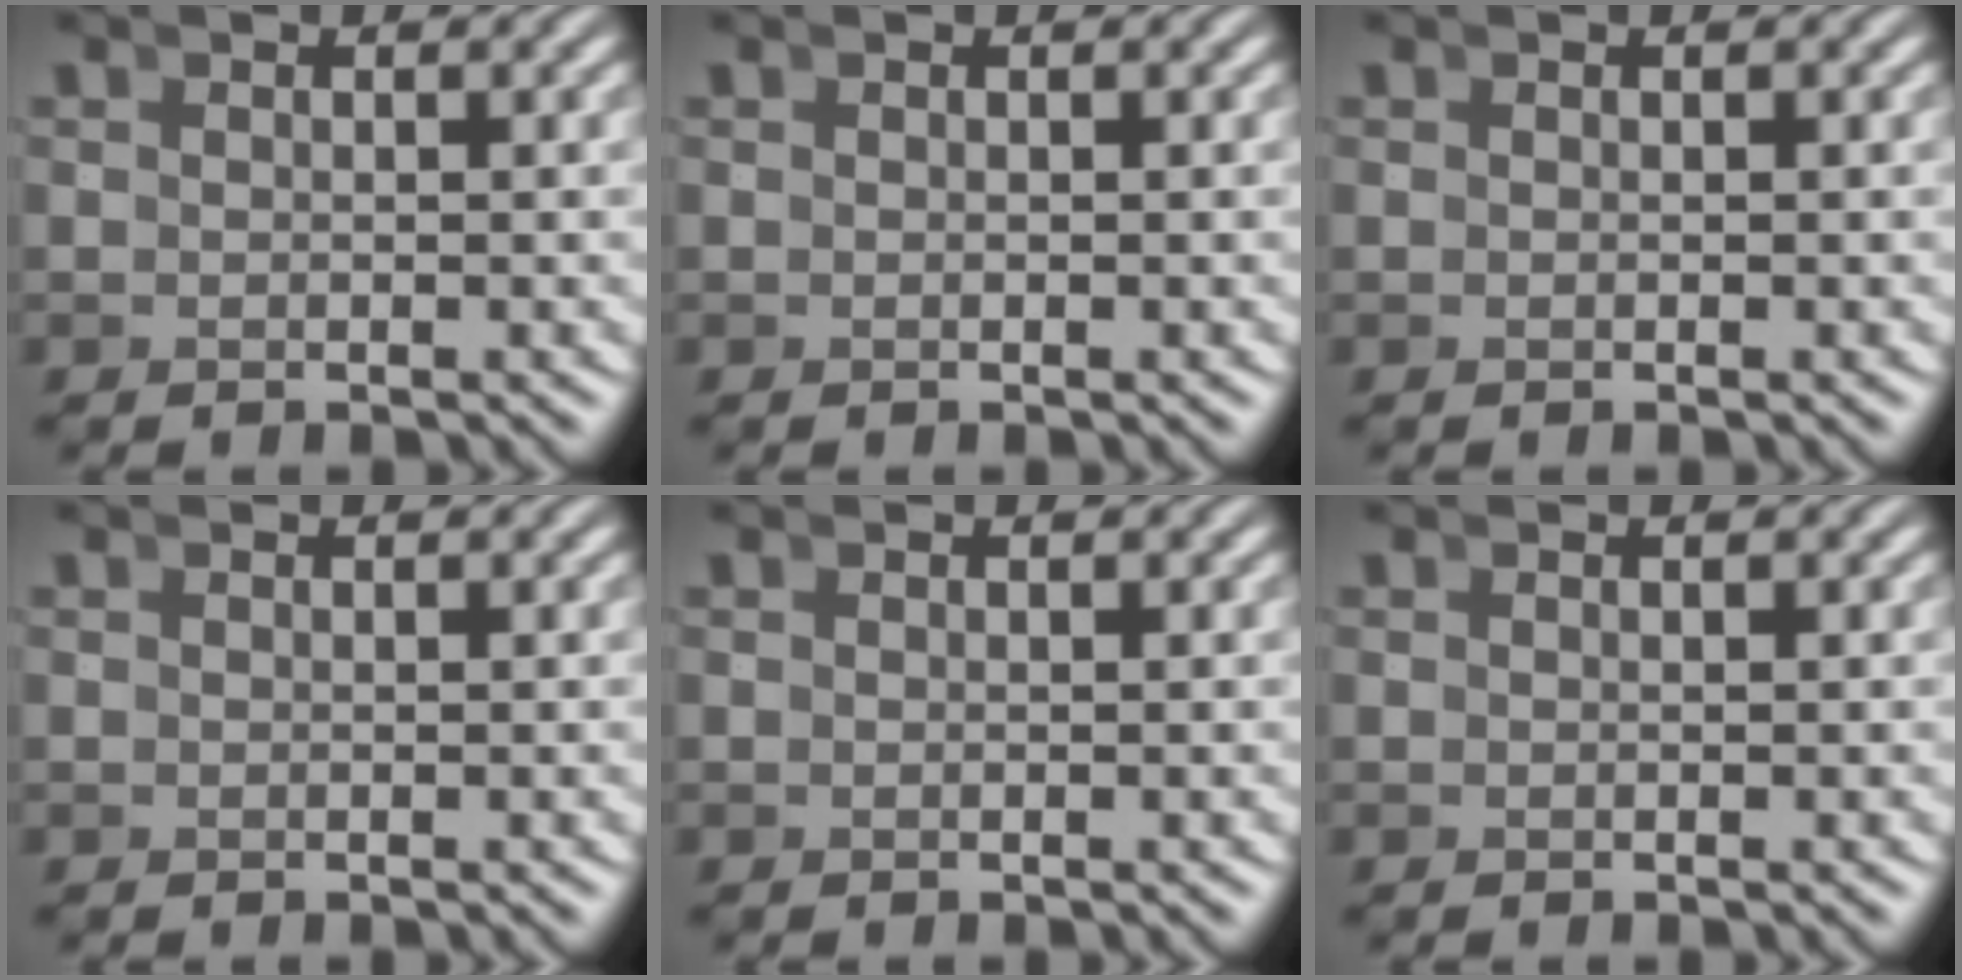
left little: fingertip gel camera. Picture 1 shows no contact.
{"total": 0.0}
{"total": 0.0}
{"total": 0.0}
{"total": 0.0}
{"total": 0.0}